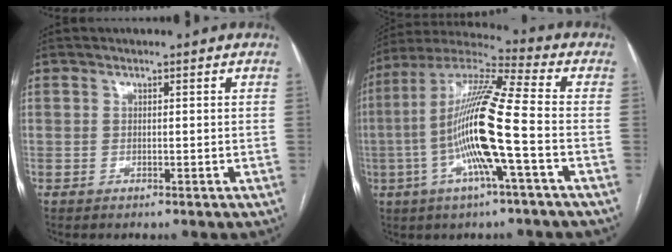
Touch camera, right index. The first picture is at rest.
{"total": 16.0, "force": [-3.3, 0.1, 15.6], "torque": [-0.307, 0.007, -0.071]}